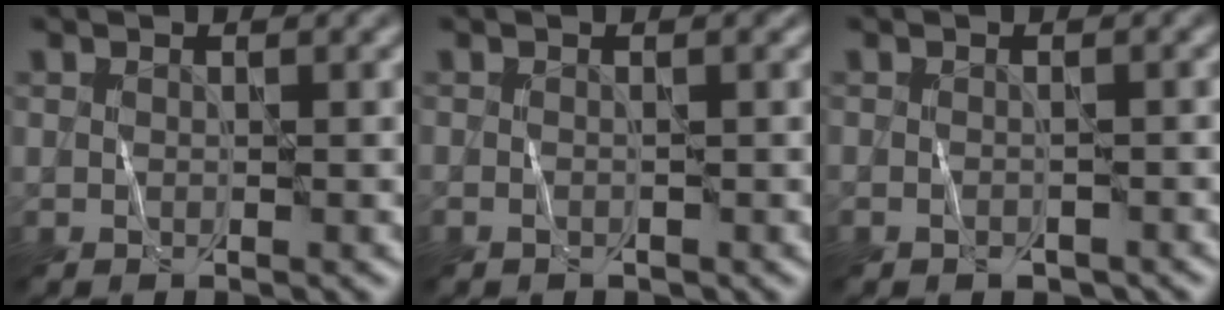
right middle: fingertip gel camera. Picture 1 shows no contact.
{"total": 0.6, "force": [-0.4, 0.4, 0.3], "torque": [-0.001, -0.003, -0.002]}
{"total": 1.1, "force": [-0.9, 0.6, 0.4], "torque": [-0.006, -0.007, -0.011]}